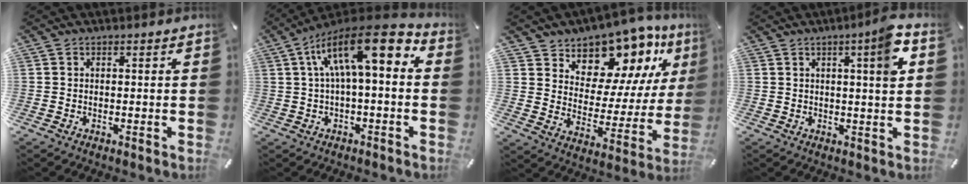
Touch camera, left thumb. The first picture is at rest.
{"total": 16.0, "force": [4.5, 5.8, 14.2], "torque": [-0.242, -0.021, 0.072]}
{"total": 12.5, "force": [9.9, 7.2, 2.6], "torque": [-0.049, -0.103, 0.176]}
{"total": 7.4, "force": [2.6, 0.6, 6.9], "torque": [-0.094, -0.013, 0.032]}